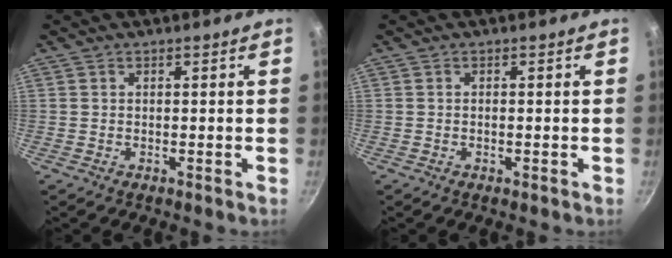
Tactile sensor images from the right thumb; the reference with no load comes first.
{"total": 0.6, "force": [-0.3, 0.2, 0.6], "torque": [-0.011, 0.003, -0.005]}